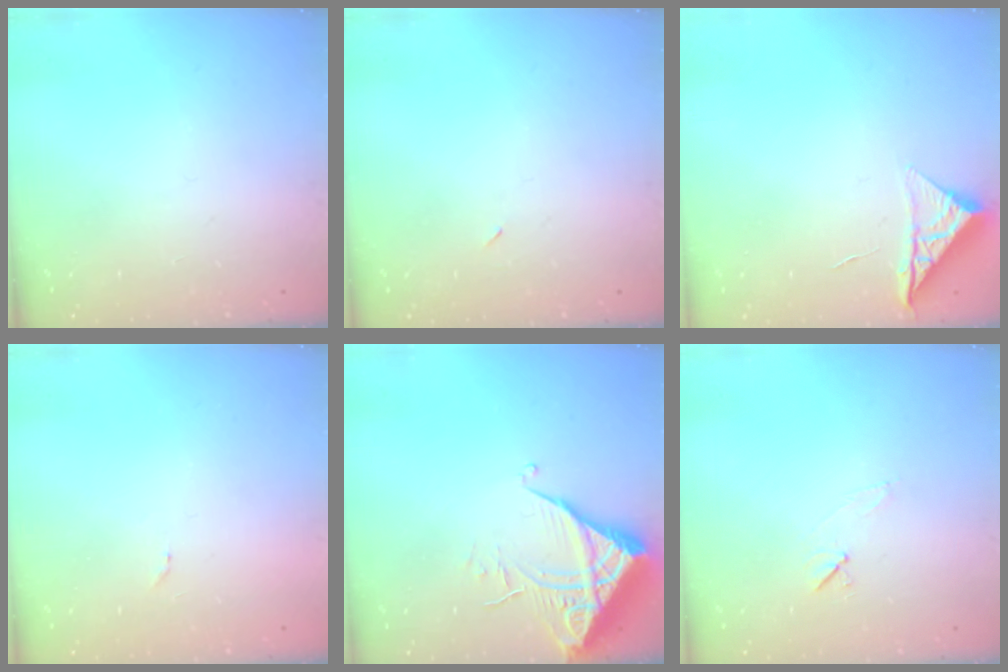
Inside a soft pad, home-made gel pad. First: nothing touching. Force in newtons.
{"total": 2.3, "press": 2.0, "slide": 1.2}
{"total": 6.5, "press": 6.5, "slide": 0.3}
{"total": 5.0, "press": 5.0, "slide": 0.3}
{"total": 6.6, "press": 6.6, "slide": 0.4}
{"total": 5.2, "press": 4.7, "slide": 2.1}